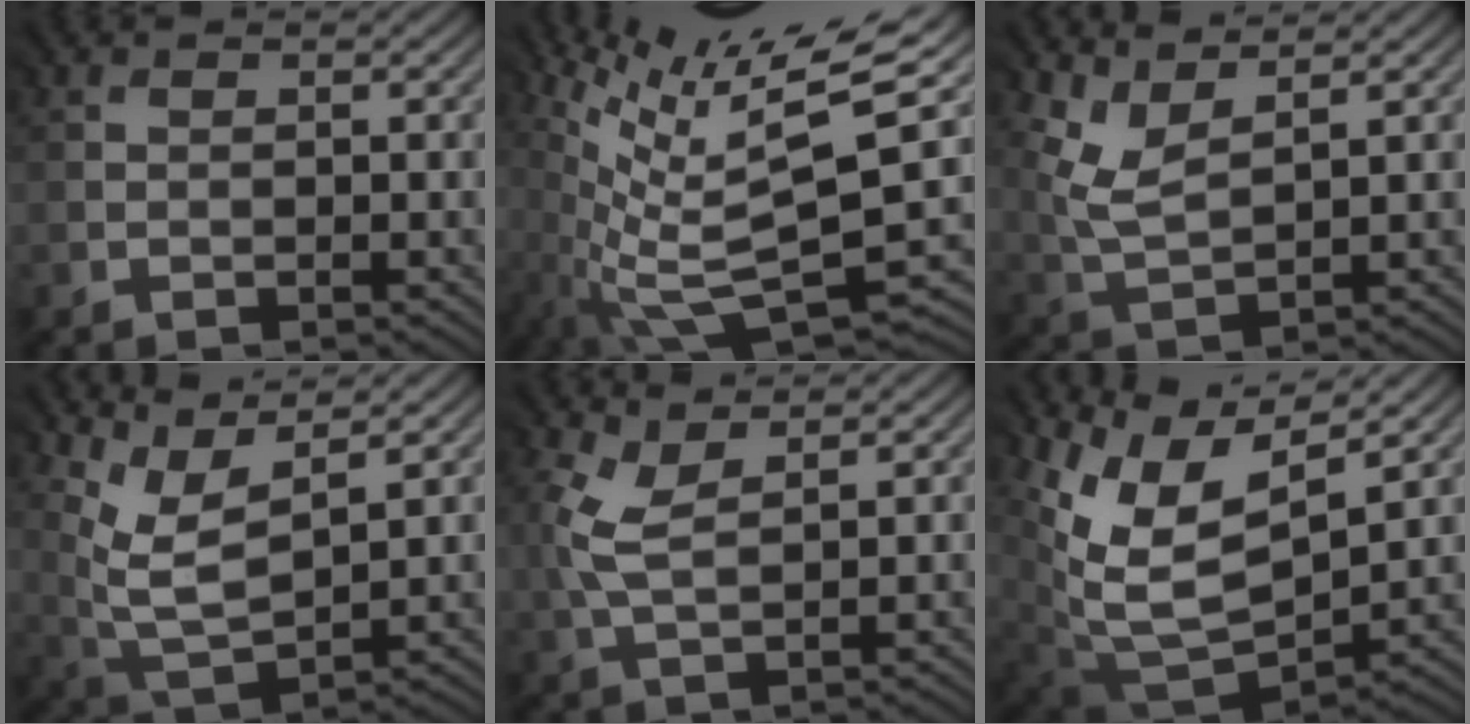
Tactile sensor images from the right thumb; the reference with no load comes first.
{"total": 10.3, "force": [1.1, 2.3, 10.0], "torque": [-0.193, 0.003, 0.046]}
{"total": 3.9, "force": [3.2, 0.9, 1.9], "torque": [-0.058, -0.001, 0.075]}
{"total": 5.6, "force": [3.9, 1.4, 3.8], "torque": [-0.095, -0.004, 0.090]}
{"total": 3.1, "force": [1.5, 0.9, 2.5], "torque": [-0.074, 0.005, 0.034]}
{"total": 10.0, "force": [5.9, 4.6, 6.6], "torque": [-0.161, -0.002, 0.125]}